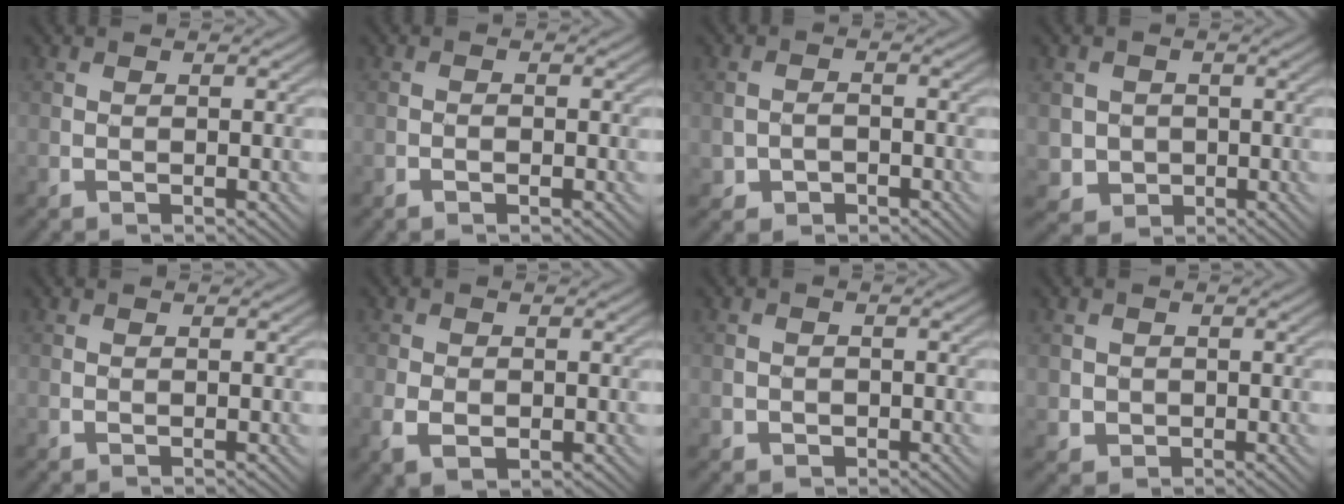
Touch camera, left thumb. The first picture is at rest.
{"total": 0.9, "force": [-0.6, 0.3, 0.6], "torque": [-0.012, 0.002, -0.012]}
{"total": 2.3, "force": [-1.3, 1.8, 0.7], "torque": [-0.016, 0.000, -0.027]}
{"total": 3.6, "force": [-0.2, 3.5, 0.6], "torque": [-0.021, -0.011, -0.012]}
{"total": 0.0}
{"total": 3.4, "force": [-1.1, 2.2, 2.3], "torque": [-0.050, -0.011, -0.019]}
{"total": 1.2, "force": [-0.4, 1.1, 0.1], "torque": [0.004, -0.001, -0.009]}
{"total": 1.9, "force": [-0.1, 1.9, 0.2], "torque": [-0.004, -0.007, -0.001]}